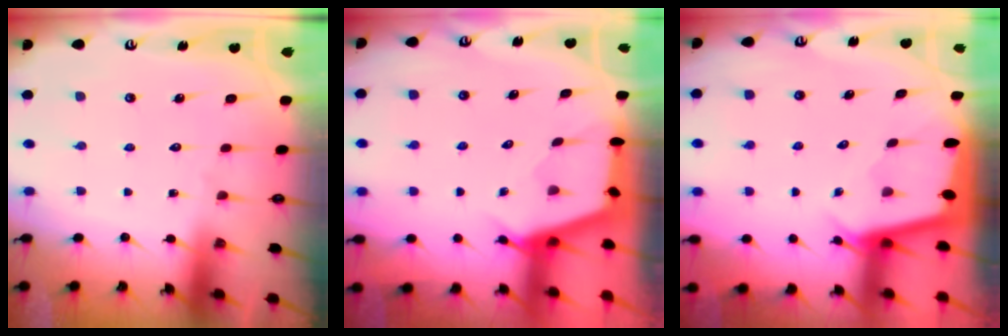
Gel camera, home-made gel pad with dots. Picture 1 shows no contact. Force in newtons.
{"total": 2.6, "press": 2.5, "slide": 0.4}
{"total": 2.1, "press": 2.1, "slide": 0.2}